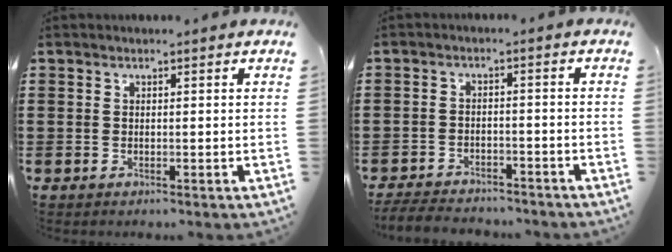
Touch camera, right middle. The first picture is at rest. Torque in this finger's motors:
{"motor_torque": [0.80, 0.38, 0.22, 0.06]}